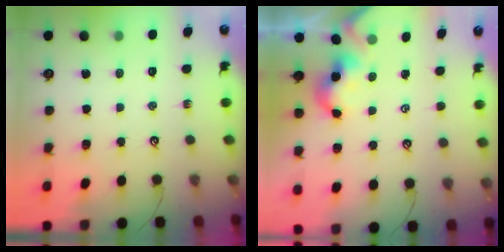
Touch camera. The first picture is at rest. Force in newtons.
{"total": 1.2, "press": 1.1, "slide": 0.3}